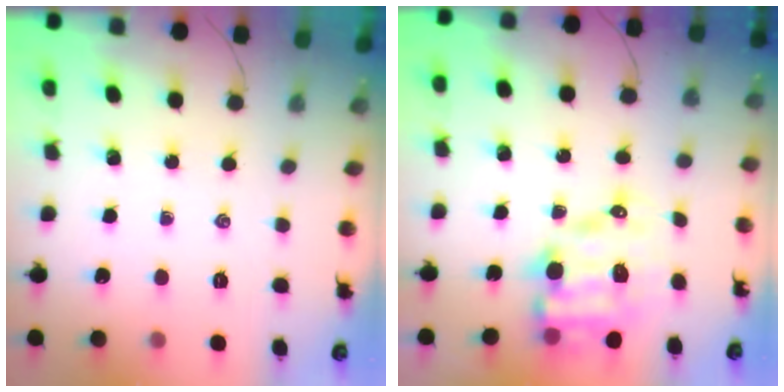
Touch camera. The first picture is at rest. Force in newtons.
{"total": 11.0, "press": 10.6, "slide": 3.0}